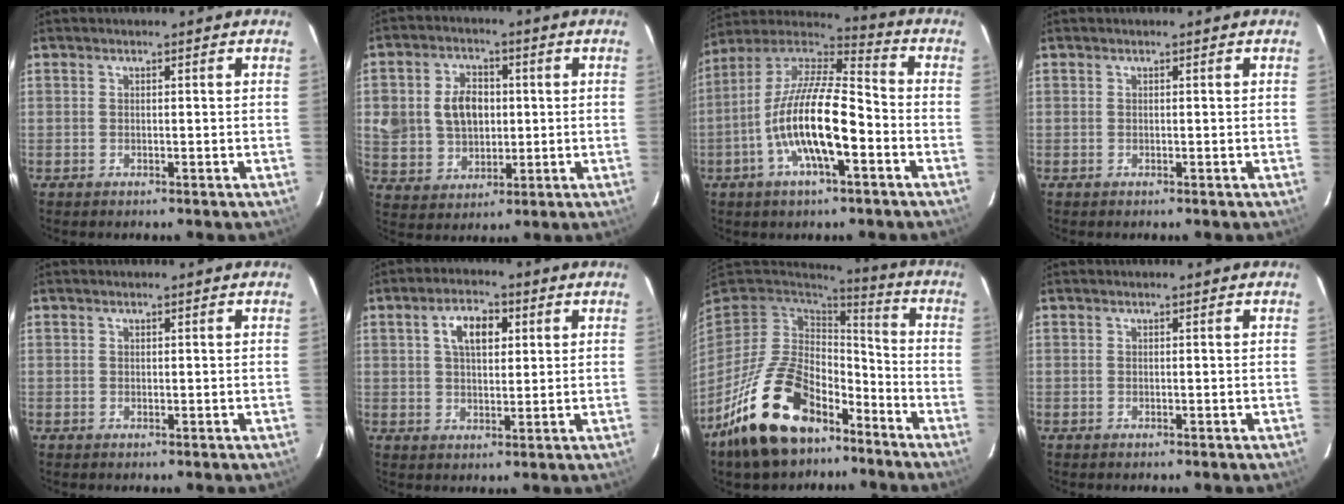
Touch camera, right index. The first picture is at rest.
{"total": 10.4, "force": [1.1, 8.1, 6.5], "torque": [-0.138, 0.020, 0.032]}
{"total": 17.1, "force": [-5.6, 4.9, 15.4], "torque": [-0.294, -0.005, -0.112]}
{"total": 0.0}
{"total": 0.0}
{"total": 6.4, "force": [2.2, 3.5, 5.0], "torque": [-0.086, 0.017, 0.039]}
{"total": 20.9, "force": [-12.6, 11.2, 12.3], "torque": [-0.255, -0.005, -0.206]}
{"total": 0.0}